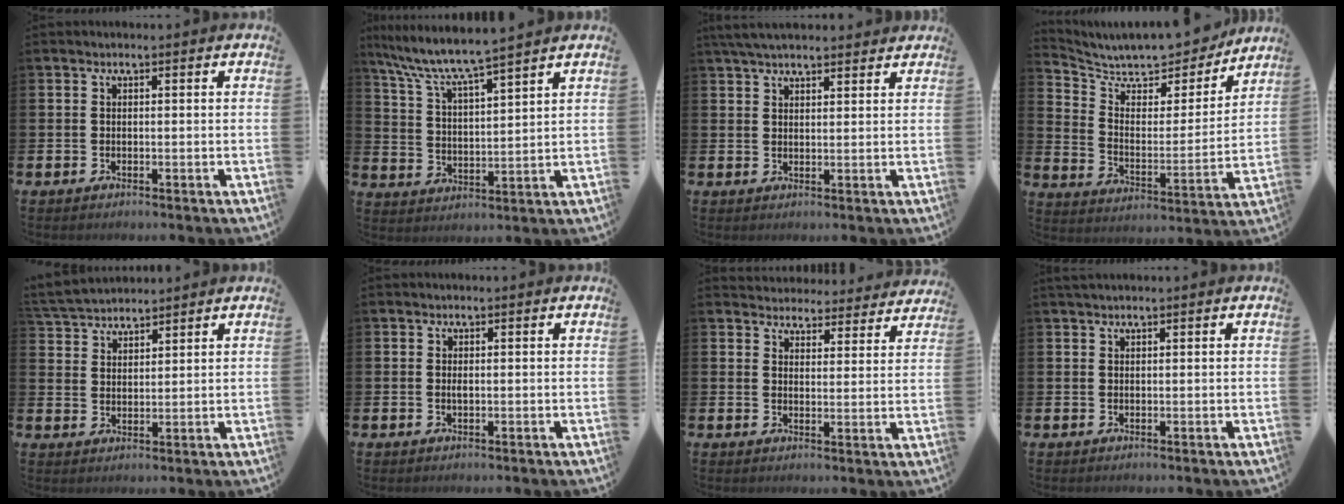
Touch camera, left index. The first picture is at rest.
{"total": 7.1, "force": [6.6, 0.0, 2.5], "torque": [-0.078, -0.044, 0.112]}
{"total": 4.3, "force": [4.0, 0.9, 1.4], "torque": [-0.034, -0.007, 0.075]}
{"total": 8.9, "force": [8.2, 2.7, 2.2], "torque": [-0.073, -0.067, 0.140]}
{"total": 4.2, "force": [4.1, 0.9, 0.0], "torque": [-0.023, -0.015, 0.077]}
{"total": 0.5, "force": [0.0, 0.2, 0.5], "torque": [-0.006, -0.002, -0.001]}
{"total": 4.2, "force": [4.1, 0.9, -0.3], "torque": [-0.006, -0.032, 0.070]}
{"total": 0.9, "force": [0.9, 0.1, 0.3], "torque": [-0.002, 0.000, 0.015]}